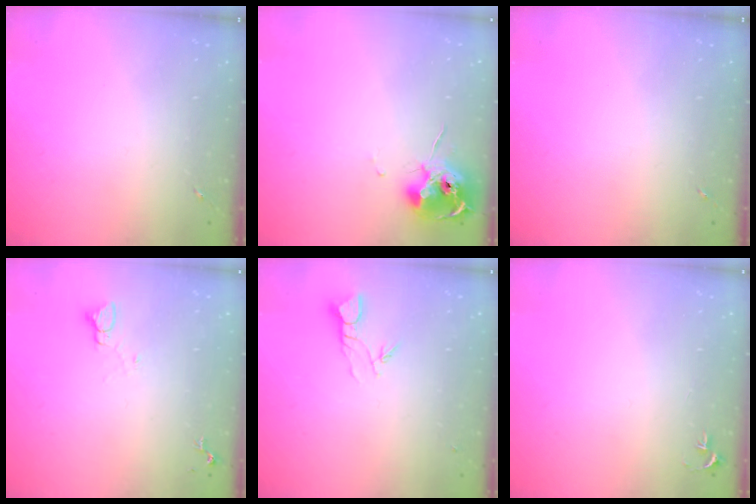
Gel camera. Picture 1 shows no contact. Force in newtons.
{"total": 11.7, "press": 11.7, "slide": 0.7}
{"total": 0.0}
{"total": 4.3, "press": 4.3, "slide": 0.4}
{"total": 3.4, "press": 3.4, "slide": 0.2}
{"total": 2.7, "press": 2.7, "slide": 0.3}